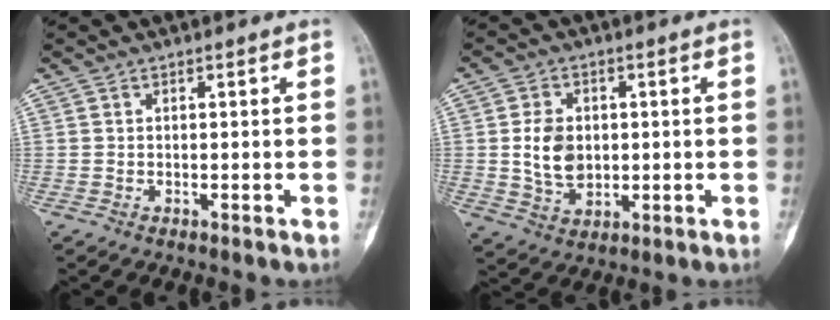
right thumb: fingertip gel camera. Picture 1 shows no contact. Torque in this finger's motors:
{"motor_torque": [0.90, 1.15, 0.43, -0.32, 0.02]}